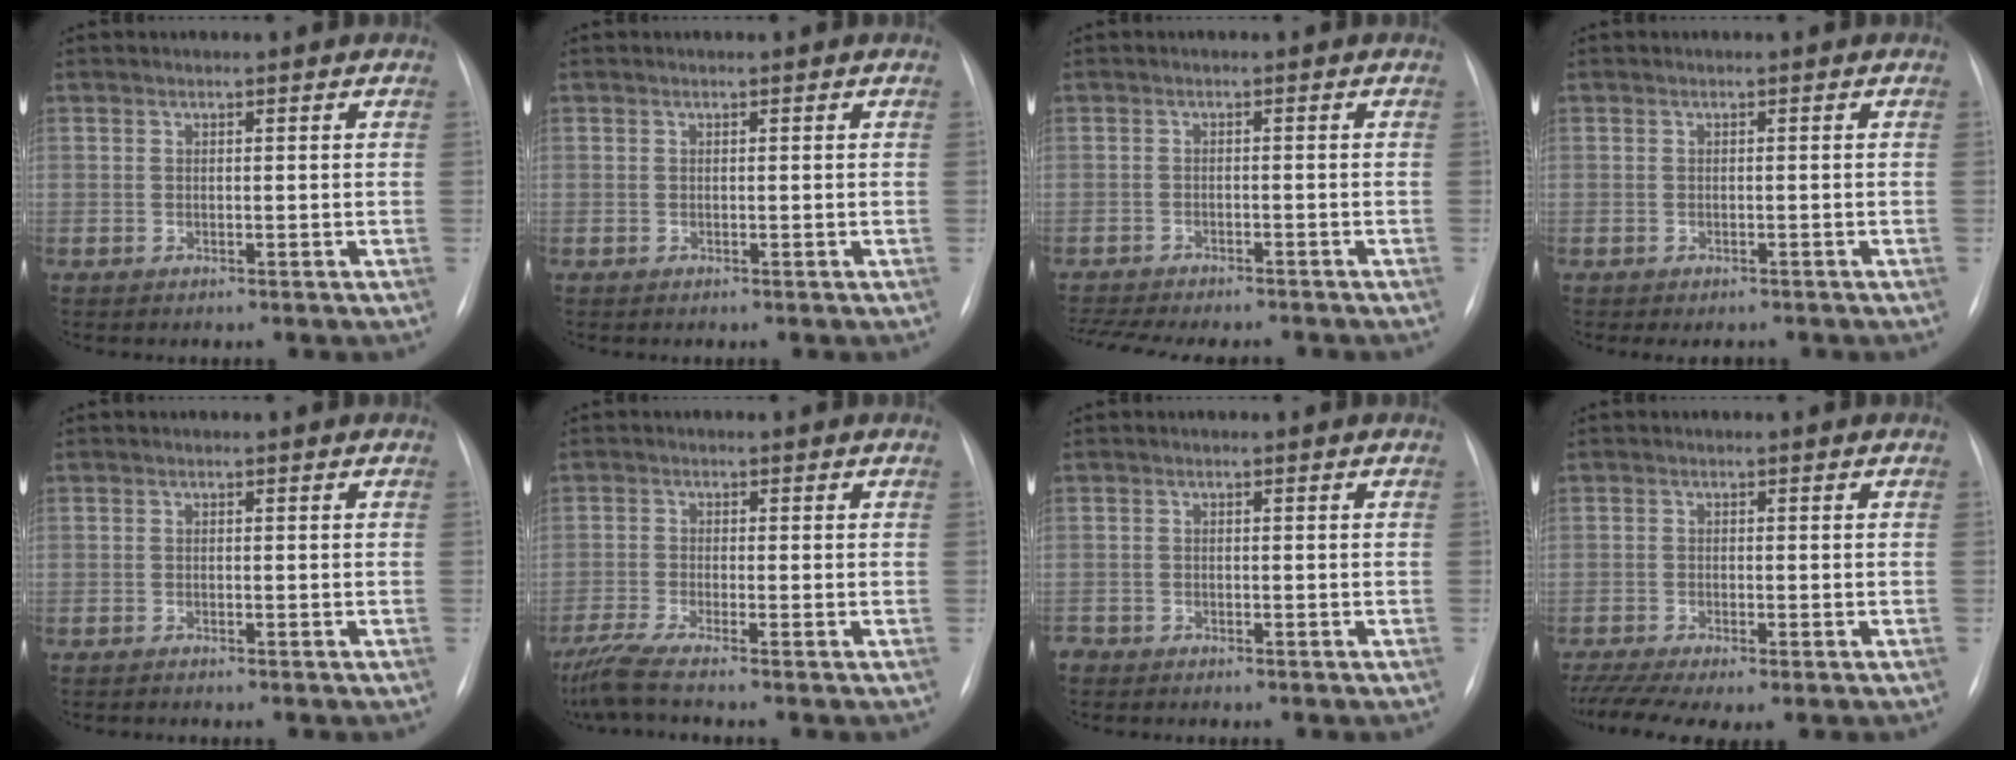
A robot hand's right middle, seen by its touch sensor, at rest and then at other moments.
{"total": 0.0}
{"total": 12.8, "force": [-11.4, 2.8, 5.2], "torque": [-0.101, -0.004, -0.154]}
{"total": 1.9, "force": [-1.6, 0.7, 0.6], "torque": [-0.006, -0.003, -0.017]}
{"total": 0.6, "force": [-0.6, -0.2, 0.2], "torque": [-0.004, -0.001, -0.011]}
{"total": 5.3, "force": [-4.4, -1.1, 2.8], "torque": [-0.059, -0.020, -0.083]}
{"total": 1.8, "force": [-1.7, 0.6, 0.2], "torque": [-0.003, -0.003, -0.029]}
{"total": 7.1, "force": [-4.8, 1.5, 4.9], "torque": [-0.091, -0.009, -0.083]}